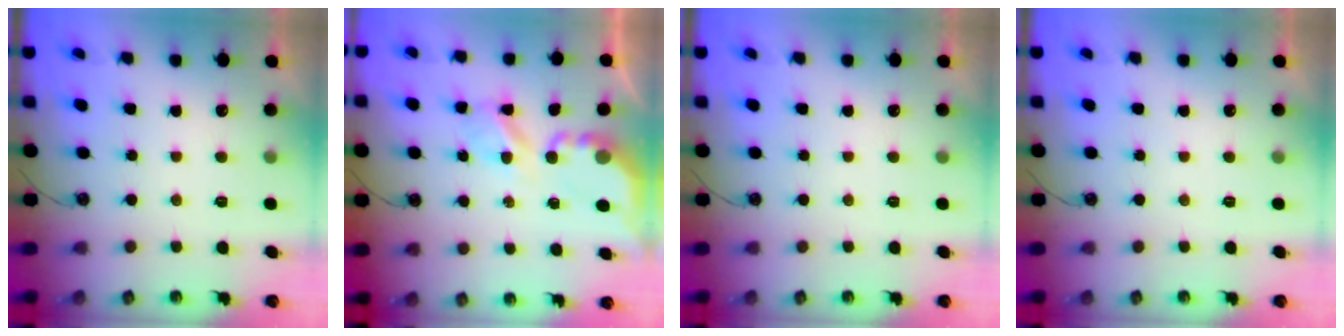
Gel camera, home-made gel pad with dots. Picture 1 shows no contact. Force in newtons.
{"total": 4.4, "press": 4.4, "slide": 0.1}
{"total": 0.0}
{"total": 0.0}